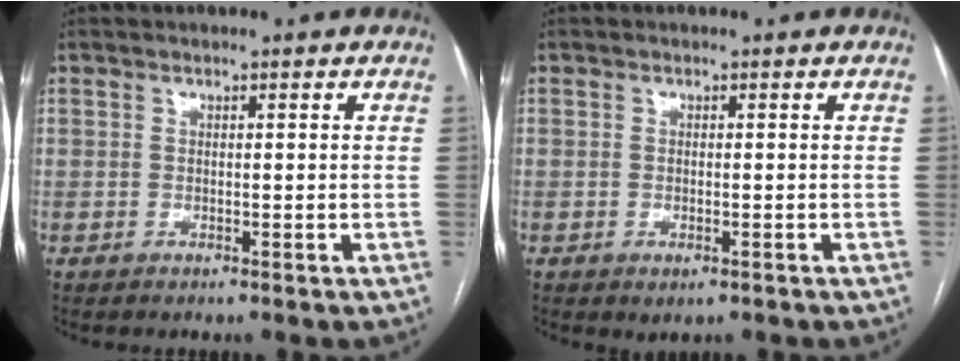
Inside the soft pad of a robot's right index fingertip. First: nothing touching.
{"total": 1.5, "force": [-0.7, 0.6, 1.2], "torque": [-0.016, -0.003, -0.003]}